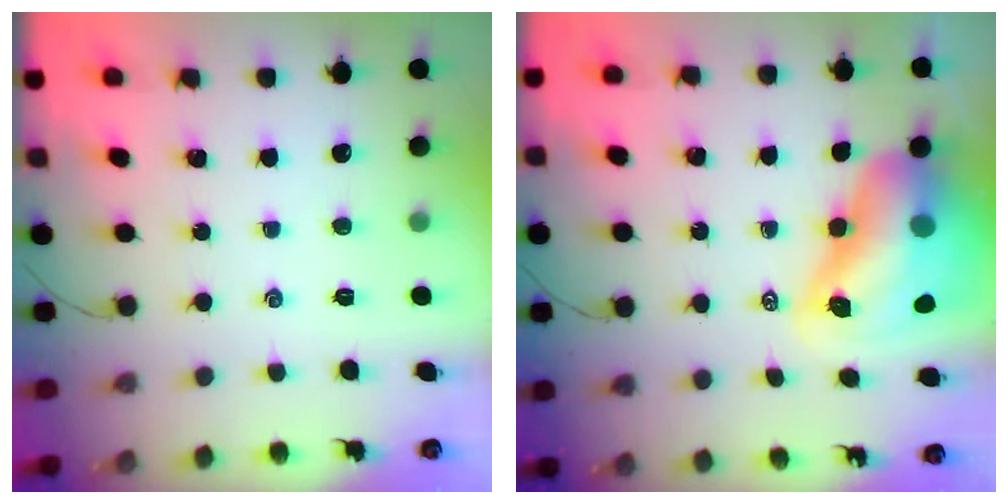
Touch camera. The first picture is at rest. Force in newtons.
{"total": 16.4, "press": 15.7, "slide": 4.8}